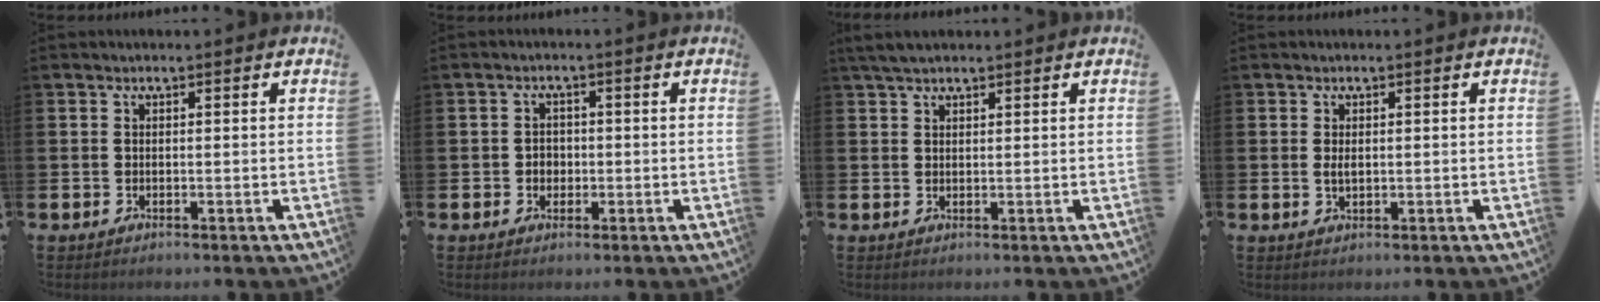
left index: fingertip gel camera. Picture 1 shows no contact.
{"total": 2.0, "force": [-0.2, 1.8, 0.7], "torque": [0.003, -0.001, -0.012]}
{"total": 2.9, "force": [2.3, 0.9, 1.5], "torque": [-0.031, 0.002, 0.043]}
{"total": 1.2, "force": [0.3, 0.6, 1.0], "torque": [-0.016, 0.003, 0.002]}